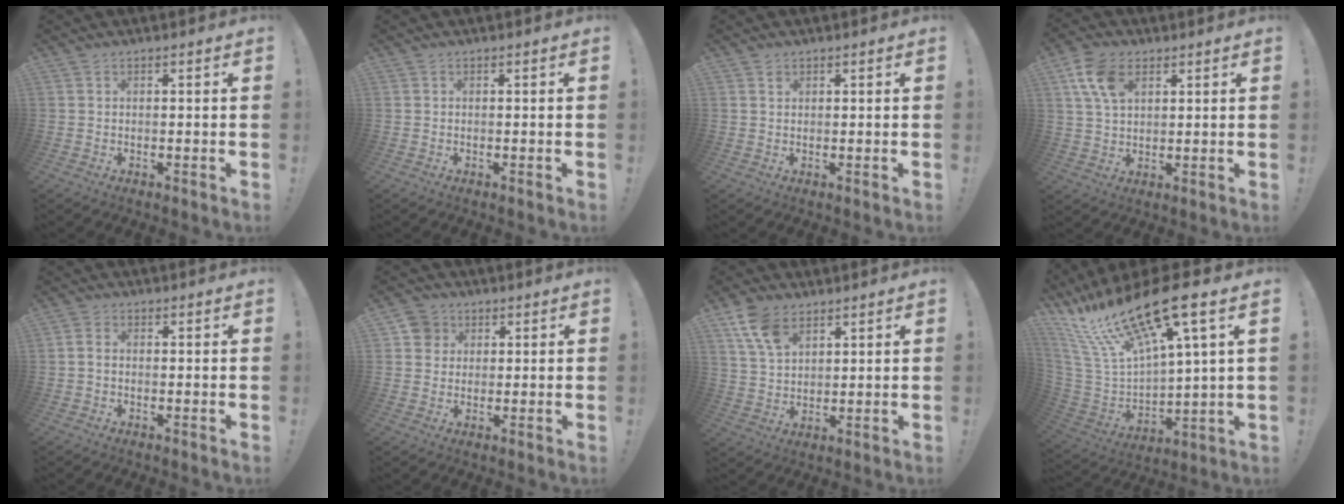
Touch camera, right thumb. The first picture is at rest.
{"total": 0.0}
{"total": 1.0, "force": [0.7, 0.6, 0.3], "torque": [0.011, -0.006, 0.010]}
{"total": 10.4, "force": [4.7, 6.5, 6.6], "torque": [-0.118, -0.008, 0.090]}
{"total": 1.6, "force": [-0.4, 1.2, 0.9], "torque": [-0.020, 0.007, -0.007]}
{"total": 5.3, "force": [1.9, 4.8, 1.3], "torque": [-0.020, 0.000, 0.037]}
{"total": 9.4, "force": [5.6, 5.3, 5.2], "torque": [-0.098, -0.016, 0.111]}
{"total": 23.3, "force": [15.9, 7.2, 15.5], "torque": [-0.291, -0.107, 0.283]}